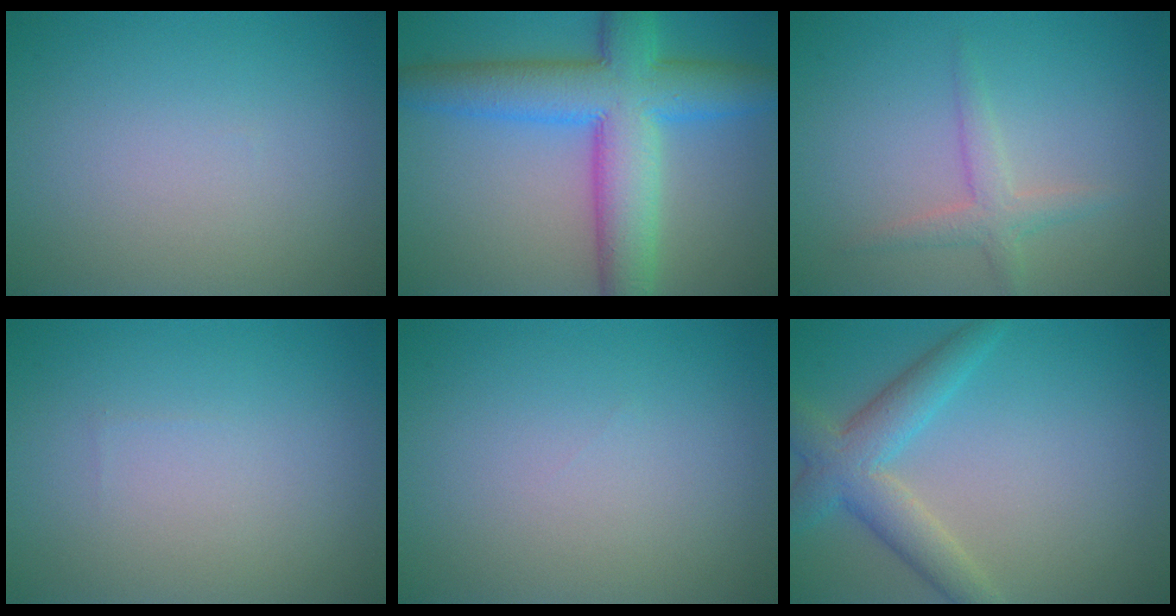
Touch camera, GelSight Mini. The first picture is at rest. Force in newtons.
{"total": 10.2, "press": 10.2, "slide": 0.1}
{"total": 2.2, "press": 2.2, "slide": 0.1}
{"total": 0.0}
{"total": 0.0}
{"total": 4.7, "press": 4.7, "slide": 0.2}